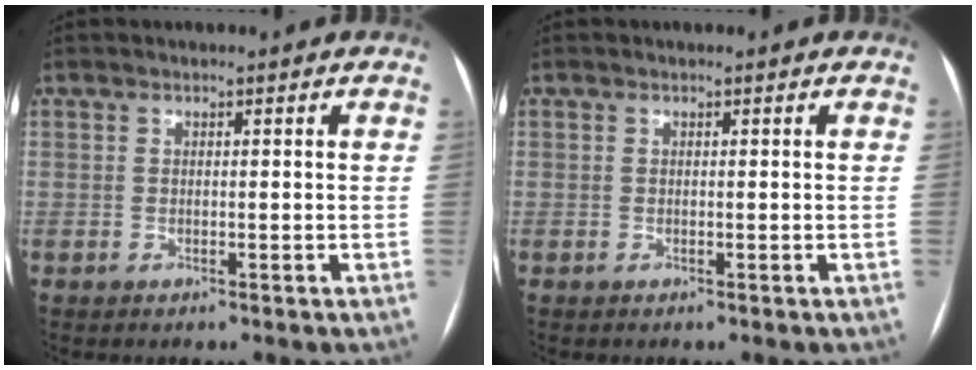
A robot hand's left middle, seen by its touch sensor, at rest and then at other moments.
{"total": 0.0}